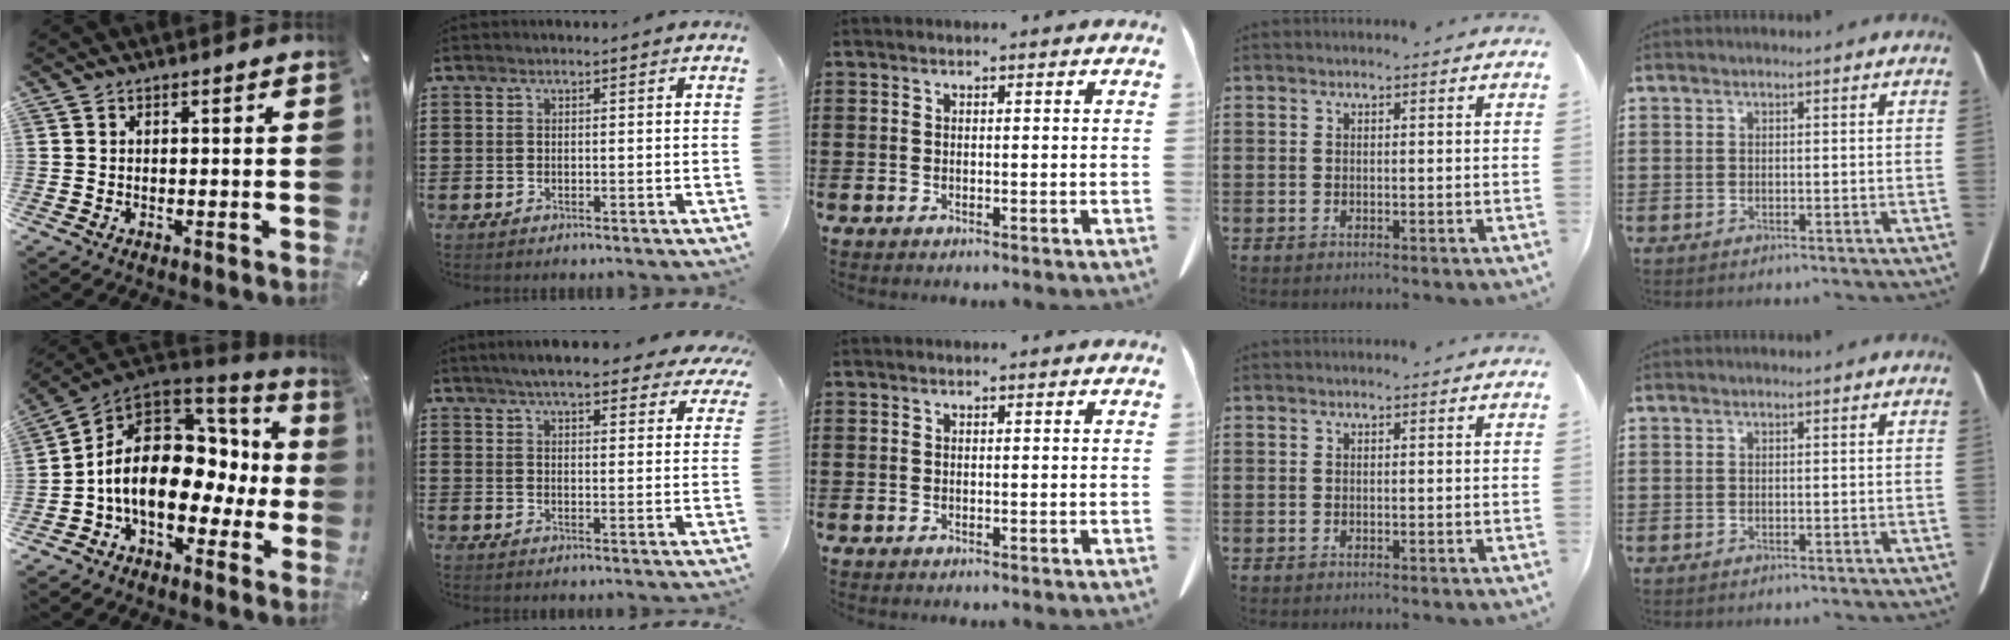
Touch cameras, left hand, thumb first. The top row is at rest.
{"thumb": {"total": 17.7, "force": [-0.9, 12.2, 12.7], "torque": [-0.228, -0.005, -0.012]}, "index": {"total": 6.3, "force": [5.7, 0.6, 2.6], "torque": [-0.062, -0.017, 0.101]}}